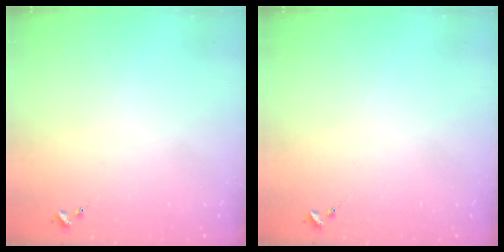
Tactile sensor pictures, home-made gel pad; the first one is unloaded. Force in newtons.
{"total": 0.0}